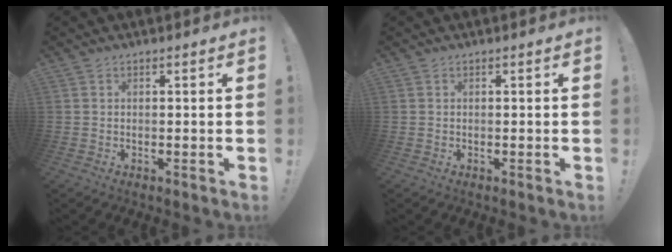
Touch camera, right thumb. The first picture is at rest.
{"total": 0.0}